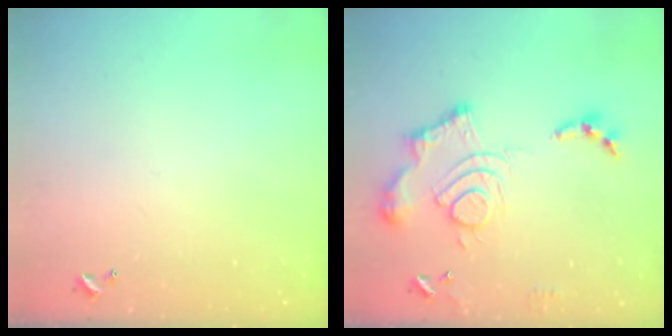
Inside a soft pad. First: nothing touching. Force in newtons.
{"total": 15.7, "press": 15.6, "slide": 1.4}